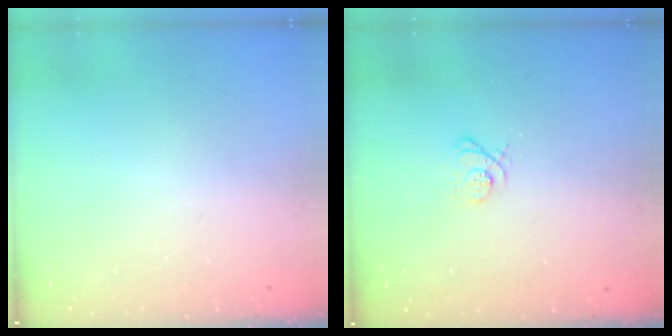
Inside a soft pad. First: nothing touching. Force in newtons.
{"total": 3.7, "press": 3.7, "slide": 0.1}